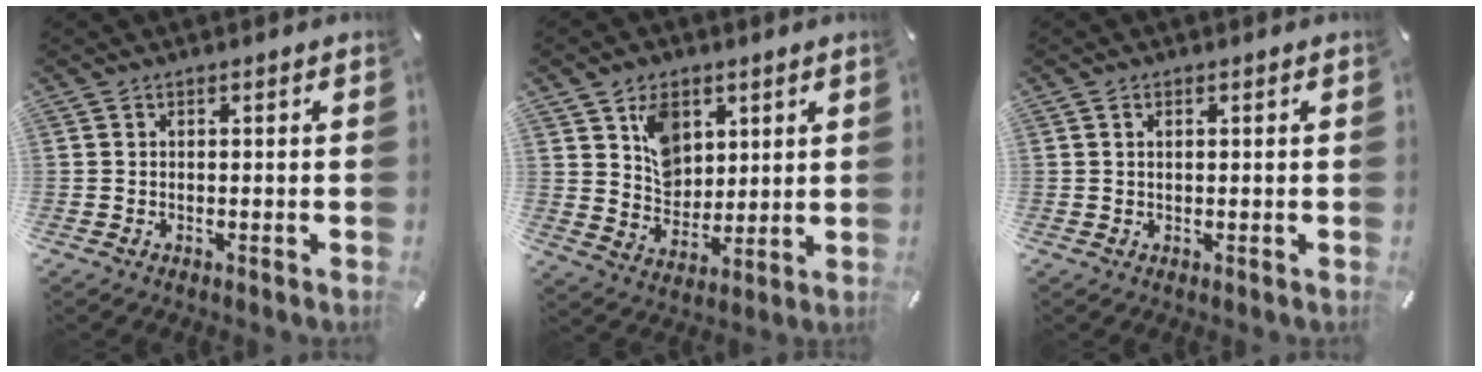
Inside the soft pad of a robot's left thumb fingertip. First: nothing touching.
{"total": 9.0, "force": [4.4, 7.3, 2.9], "torque": [-0.053, -0.010, 0.084]}
{"total": 0.9, "force": [0.4, 0.5, 0.7], "torque": [-0.014, 0.004, 0.006]}